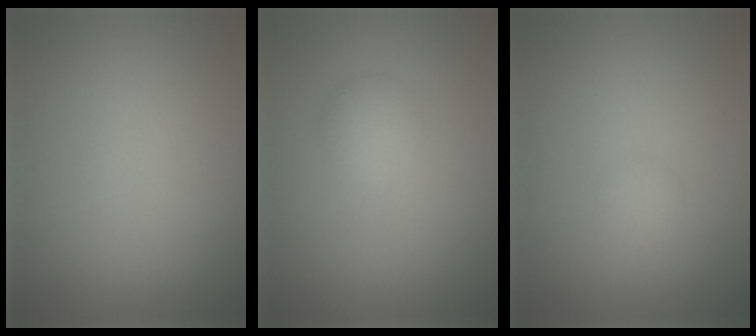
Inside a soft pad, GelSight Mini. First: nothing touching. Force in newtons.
{"total": 1.8, "press": 1.8, "slide": 0.1}
{"total": 1.0, "press": 1.0, "slide": 0.1}